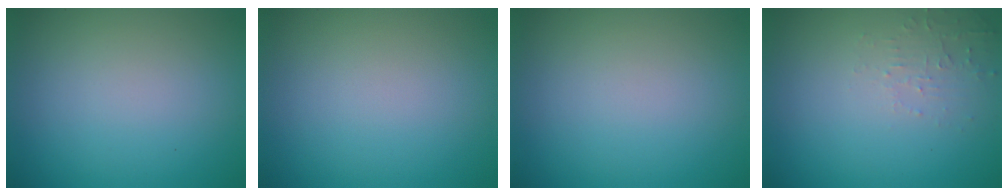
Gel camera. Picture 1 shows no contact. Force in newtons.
{"total": 0.0}
{"total": 0.0}
{"total": 1.5, "press": 1.5, "slide": 0.3}